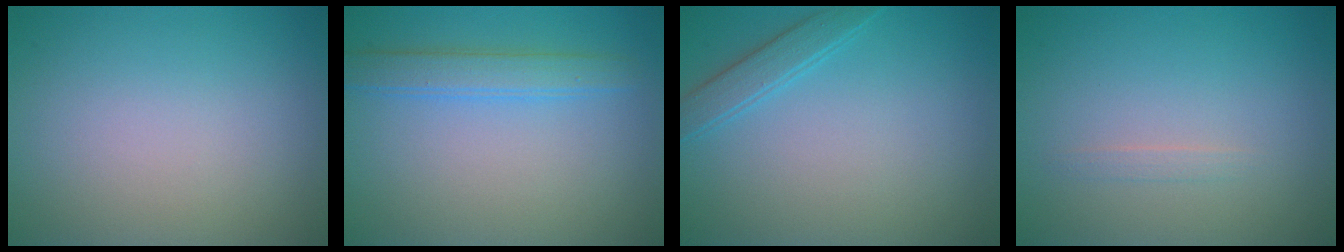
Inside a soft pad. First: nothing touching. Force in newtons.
{"total": 2.7, "press": 2.7, "slide": 0.1}
{"total": 1.9, "press": 1.9, "slide": 0.1}
{"total": 0.7, "press": 0.7, "slide": 0.1}